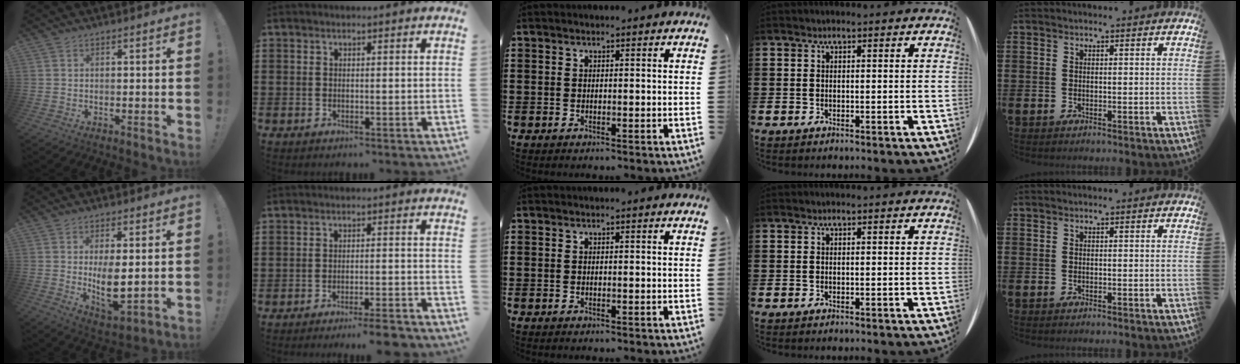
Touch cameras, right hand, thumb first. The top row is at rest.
{"thumb": {"total": 9.4, "force": [1.2, 4.1, 8.4], "torque": [-0.132, -0.027, 0.023]}, "index": {"total": 3.9, "force": [-3.4, -0.5, 1.8], "torque": [-0.030, -0.010, -0.065]}}